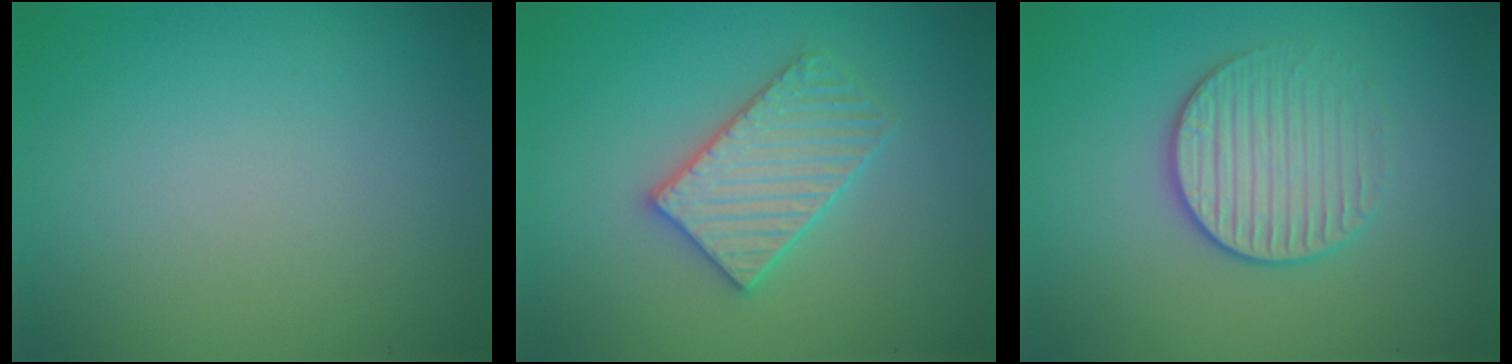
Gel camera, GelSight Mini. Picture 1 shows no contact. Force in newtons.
{"total": 3.4, "press": 3.4, "slide": 0.5}
{"total": 3.2, "press": 2.9, "slide": 1.4}